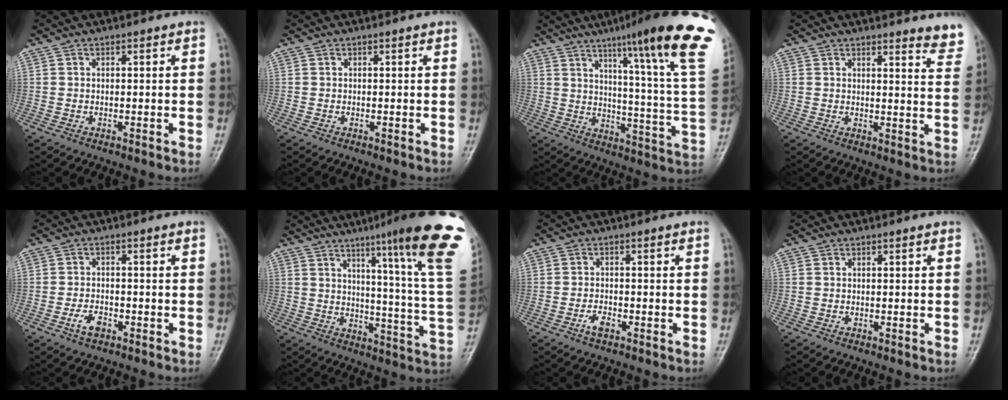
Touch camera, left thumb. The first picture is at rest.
{"total": 0.0}
{"total": 25.6, "force": [15.1, 2.0, 20.6], "torque": [-0.266, -0.069, 0.203]}
{"total": 5.8, "force": [5.5, 0.8, 1.9], "torque": [-0.002, -0.043, 0.044]}
{"total": 3.3, "force": [-1.8, 1.8, 2.1], "torque": [-0.040, 0.013, -0.032]}
{"total": 23.6, "force": [13.8, 0.8, 19.2], "torque": [-0.242, -0.076, 0.177]}
{"total": 2.2, "force": [-1.3, 0.9, 1.5], "torque": [-0.031, 0.007, -0.026]}
{"total": 0.0}